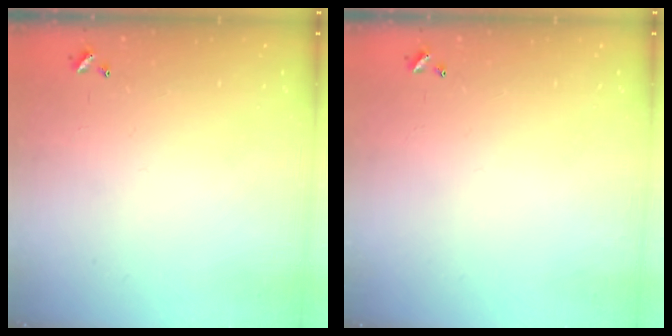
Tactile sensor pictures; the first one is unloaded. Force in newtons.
{"total": 0.0}